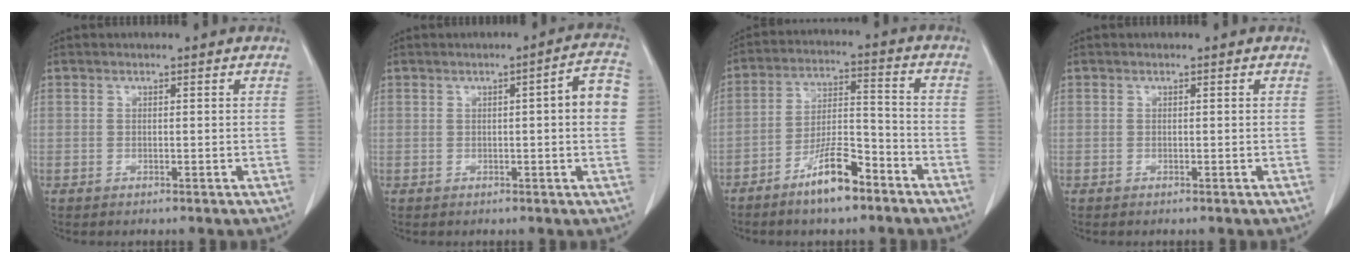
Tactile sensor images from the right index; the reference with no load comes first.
{"total": 6.2, "force": [0.5, 0.7, 6.2], "torque": [-0.075, 0.014, -0.001]}
{"total": 9.5, "force": [-6.4, 2.3, 6.6], "torque": [-0.121, 0.002, -0.113]}
{"total": 0.0}